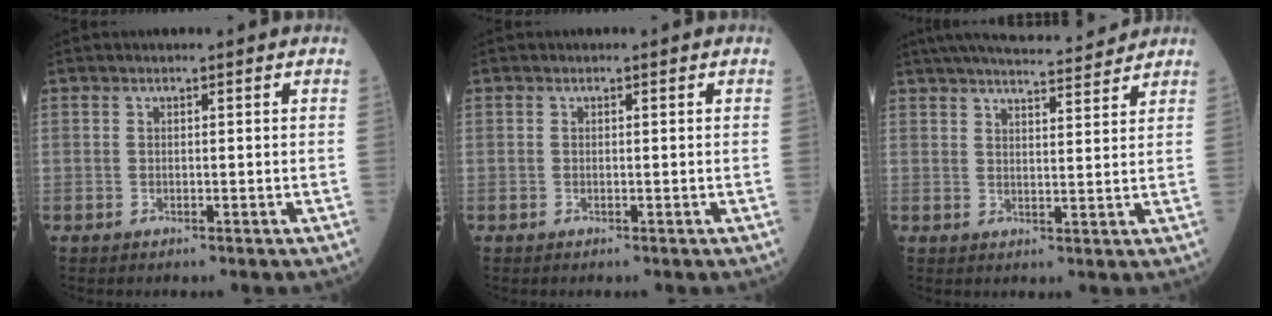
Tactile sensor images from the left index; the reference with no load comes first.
{"total": 0.0}
{"total": 13.4, "force": [12.2, 1.3, 5.3], "torque": [-0.088, 0.013, 0.173]}